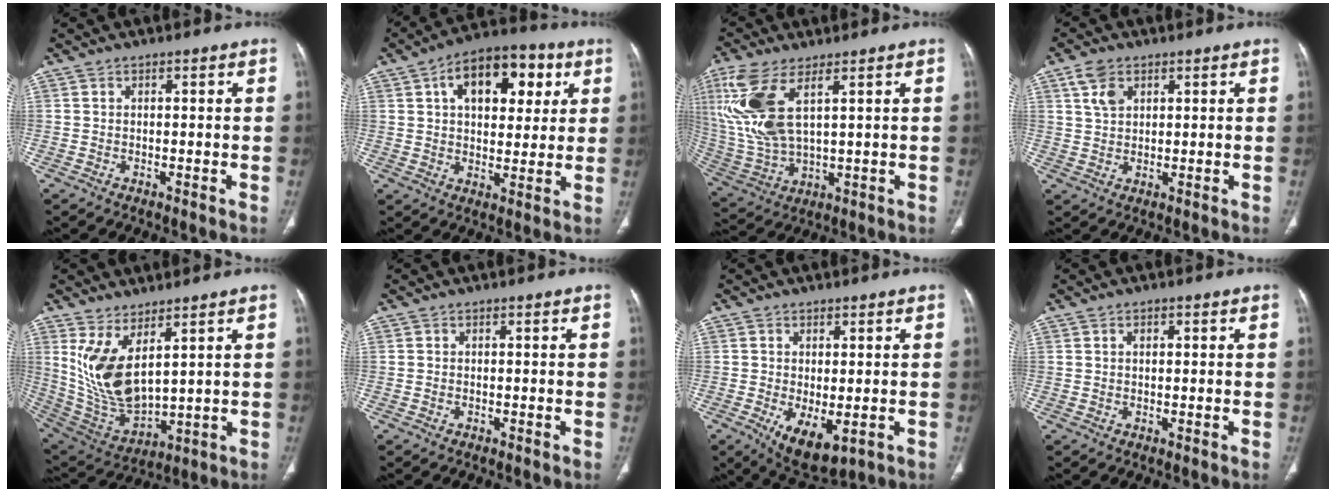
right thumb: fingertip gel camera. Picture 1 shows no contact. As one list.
[{"total": 15.8, "force": [5.7, 9.1, 11.6], "torque": [-0.130, 0.004, 0.085]}, {"total": 15.4, "force": [5.6, 6.4, 12.9], "torque": [-0.301, -0.016, 0.124]}, {"total": 5.0, "force": [2.4, 3.2, 3.0], "torque": [-0.048, -0.005, 0.050]}, {"total": 13.4, "force": [5.3, 5.9, 10.9], "torque": [-0.210, -0.042, 0.131]}, {"total": 0.0}, {"total": 7.8, "force": [-2.3, 3.7, 6.5], "torque": [-0.103, -0.018, -0.022]}, {"total": 1.3, "force": [0.5, 0.7, 1.0], "torque": [-0.017, 0.002, 0.010]}]